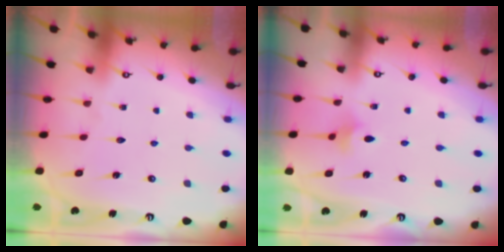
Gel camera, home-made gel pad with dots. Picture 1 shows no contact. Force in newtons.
{"total": 3.2, "press": 3.1, "slide": 0.7}